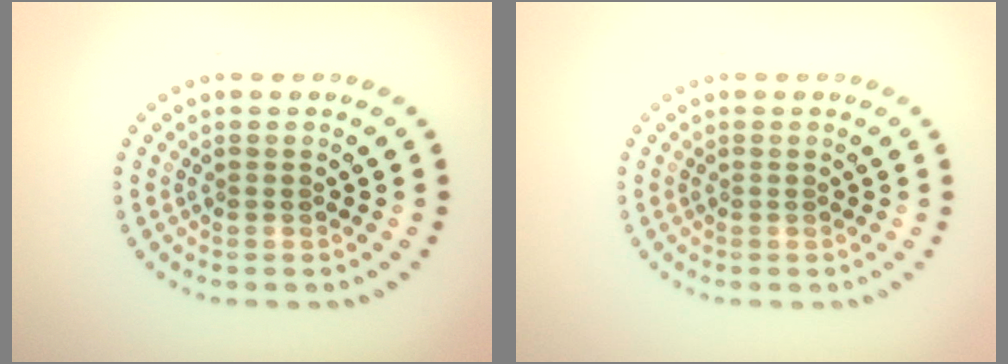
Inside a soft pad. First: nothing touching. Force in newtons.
{"total": 0.0}